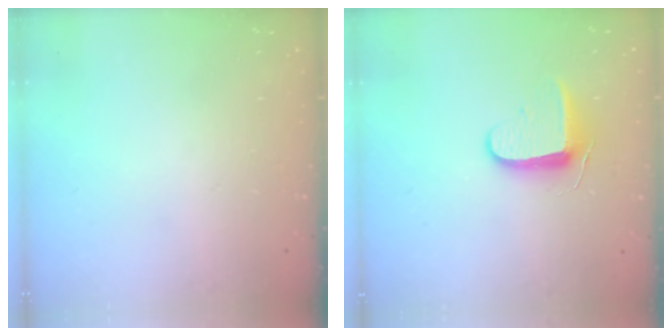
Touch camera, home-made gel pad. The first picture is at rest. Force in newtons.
{"total": 9.3, "press": 9.2, "slide": 1.5}